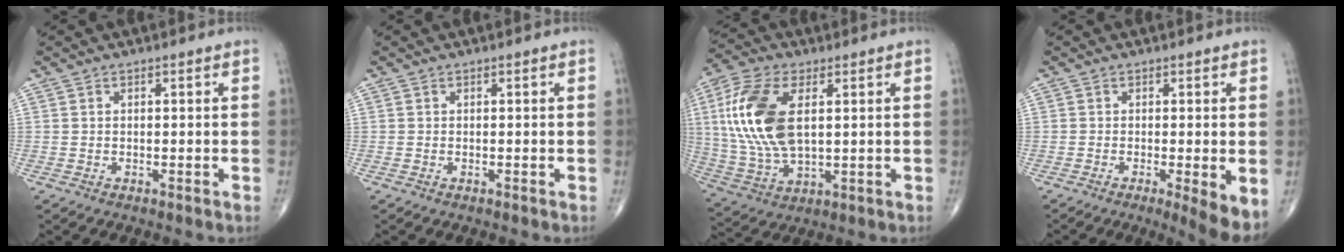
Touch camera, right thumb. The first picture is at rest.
{"total": 0.0}
{"total": 16.9, "force": [3.3, 8.7, 14.1], "torque": [-0.306, -0.007, 0.066]}
{"total": 5.3, "force": [-1.6, 0.7, 5.0], "torque": [-0.083, -0.016, -0.029]}